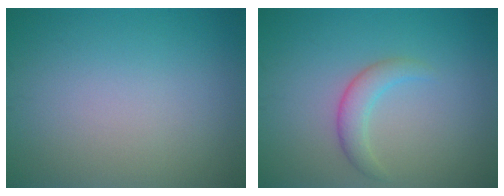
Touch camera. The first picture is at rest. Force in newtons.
{"total": 2.3, "press": 2.3, "slide": 0.2}